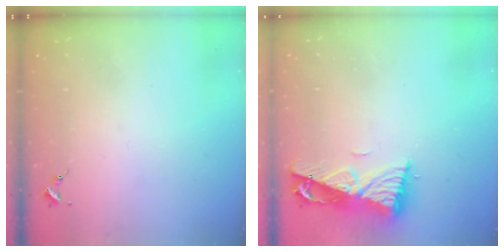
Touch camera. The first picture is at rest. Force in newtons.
{"total": 9.3, "press": 9.2, "slide": 1.3}